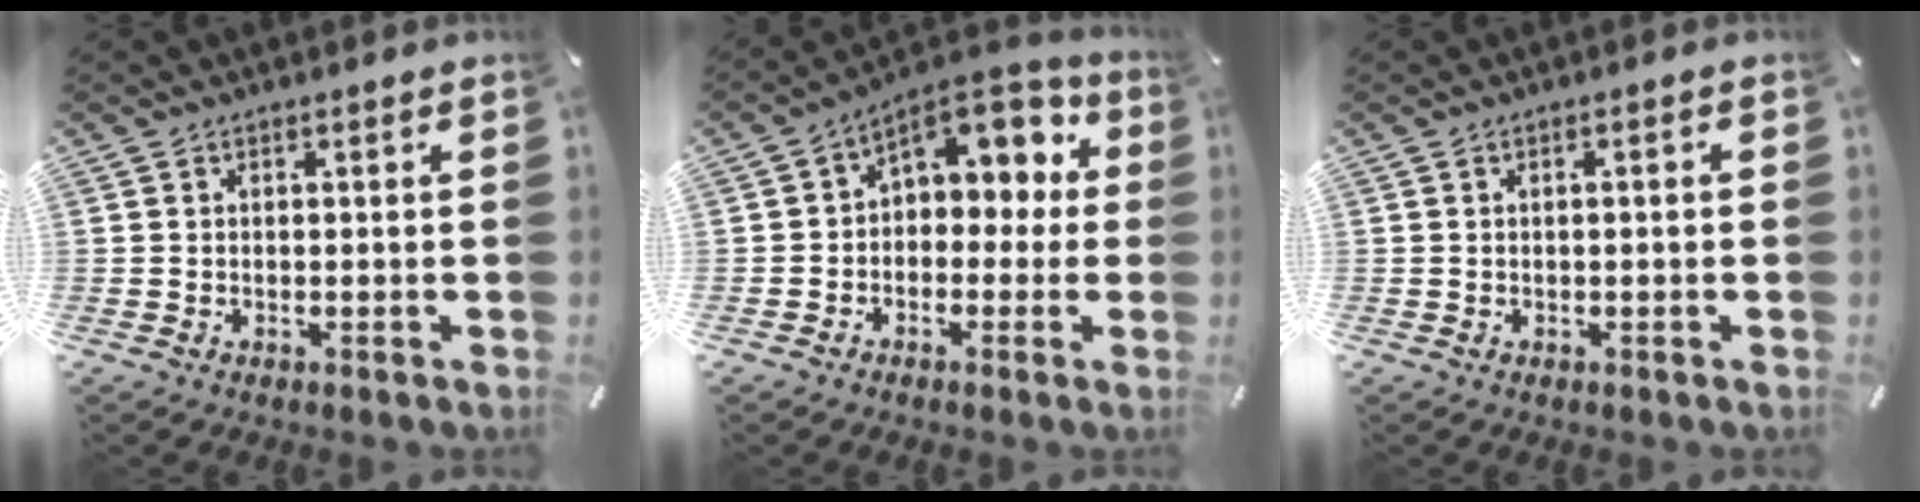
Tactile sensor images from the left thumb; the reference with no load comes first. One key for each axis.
{"total": 8.6, "fx": 3.3, "fy": 6.0, "fz": 5.1, "tx": -0.069, "ty": -0.023, "tz": 0.057}
{"total": 1.1, "fx": -0.2, "fy": 0.2, "fz": 1.0, "tx": -0.018, "ty": -0.001, "tz": -0.003}